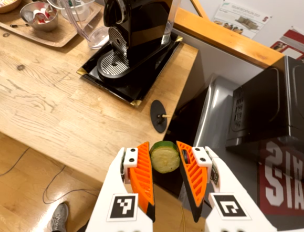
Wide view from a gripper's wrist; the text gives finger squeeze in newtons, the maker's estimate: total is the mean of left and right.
{"total": 9.8, "left": 9.9, "right": 9.7}